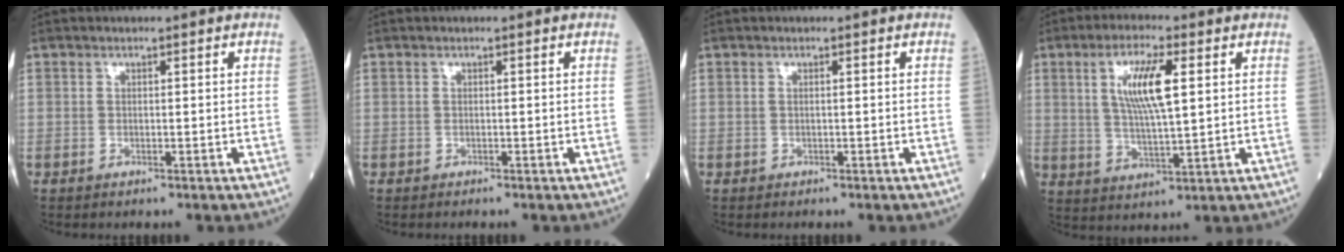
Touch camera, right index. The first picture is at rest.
{"total": 0.0}
{"total": 0.0}
{"total": 9.2, "force": [2.7, 1.5, 8.6], "torque": [-0.163, 0.001, 0.051]}